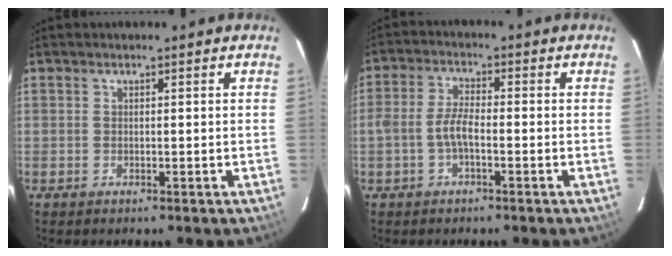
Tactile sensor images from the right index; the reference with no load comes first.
{"total": 4.1, "force": [-1.7, 1.4, 3.4], "torque": [-0.079, 0.012, -0.035]}